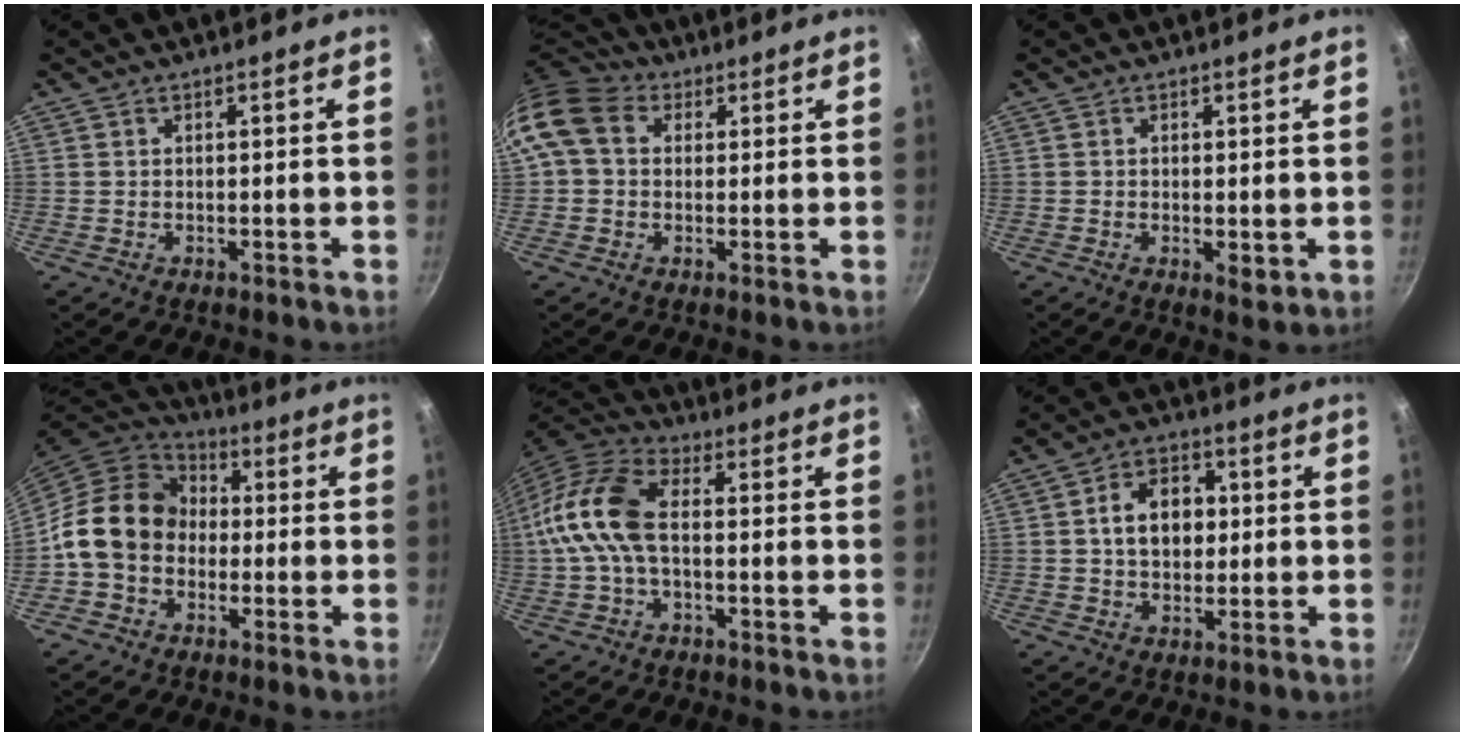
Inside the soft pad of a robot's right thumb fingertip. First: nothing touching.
{"total": 11.0, "force": [2.4, 8.7, 6.2], "torque": [-0.110, 0.020, 0.025]}
{"total": 2.7, "force": [-0.1, 1.2, 2.3], "torque": [-0.036, -0.009, 0.000]}
{"total": 14.5, "force": [-0.8, 12.0, 8.0], "torque": [-0.102, 0.035, -0.031]}
{"total": 13.0, "force": [-0.3, 7.3, 10.7], "torque": [-0.211, 0.038, -0.025]}
{"total": 9.5, "force": [1.0, 7.0, 6.4], "torque": [-0.072, 0.012, 0.010]}